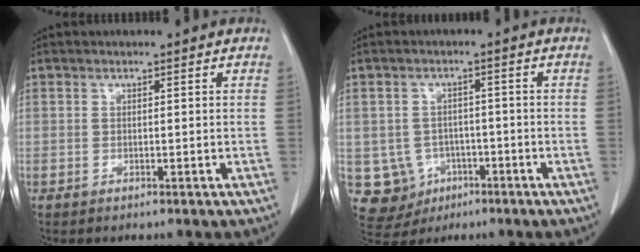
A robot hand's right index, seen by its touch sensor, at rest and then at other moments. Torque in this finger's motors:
{"motor_torque": [-0.24, 0.11, -0.27, -0.14]}